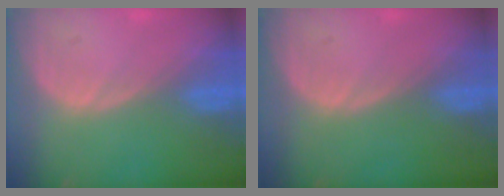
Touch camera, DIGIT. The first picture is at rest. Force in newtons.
{"total": 0.0}